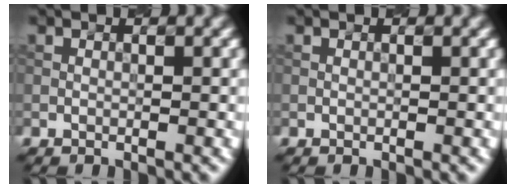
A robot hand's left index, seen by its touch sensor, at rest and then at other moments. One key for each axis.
{"total": 0.0}